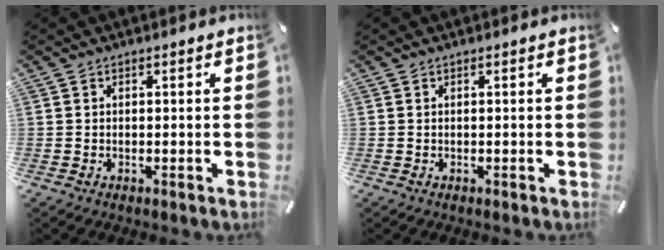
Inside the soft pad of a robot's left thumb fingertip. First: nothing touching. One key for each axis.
{"total": 0.0}